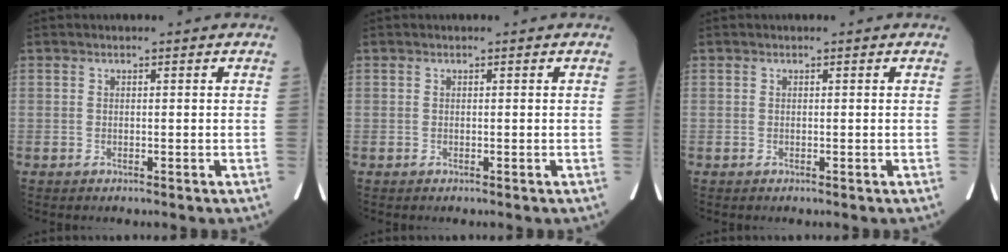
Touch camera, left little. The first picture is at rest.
{"total": 0.0}
{"total": 0.0}